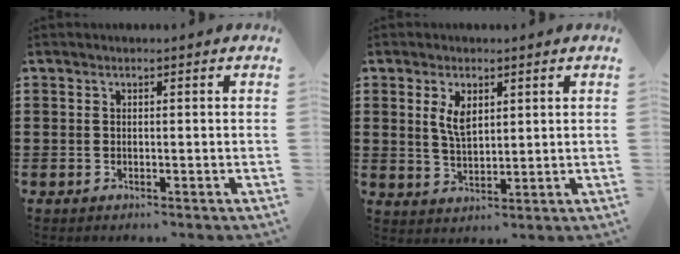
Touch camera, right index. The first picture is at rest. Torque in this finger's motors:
{"motor_torque": [0.42, -0.38, 0.14, 0.09]}